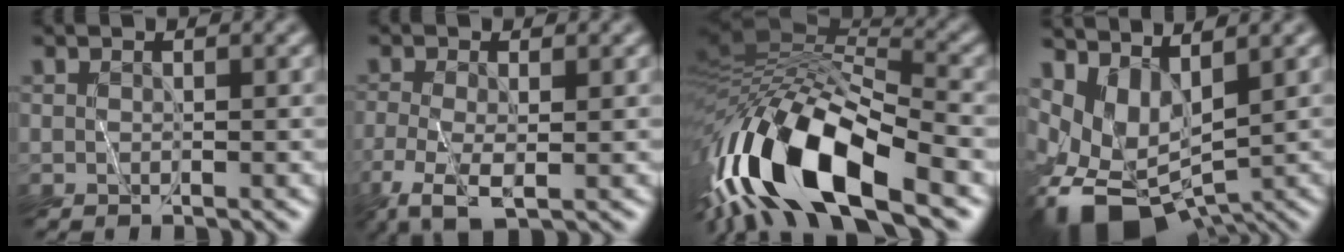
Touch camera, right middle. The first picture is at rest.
{"total": 4.0, "force": [-2.1, 1.5, 3.1], "torque": [-0.080, -0.008, -0.042]}
{"total": 14.8, "force": [-6.6, 5.3, 12.2], "torque": [-0.230, 0.019, -0.124]}
{"total": 6.5, "force": [-1.2, 4.0, 4.9], "torque": [-0.092, -0.009, -0.018]}